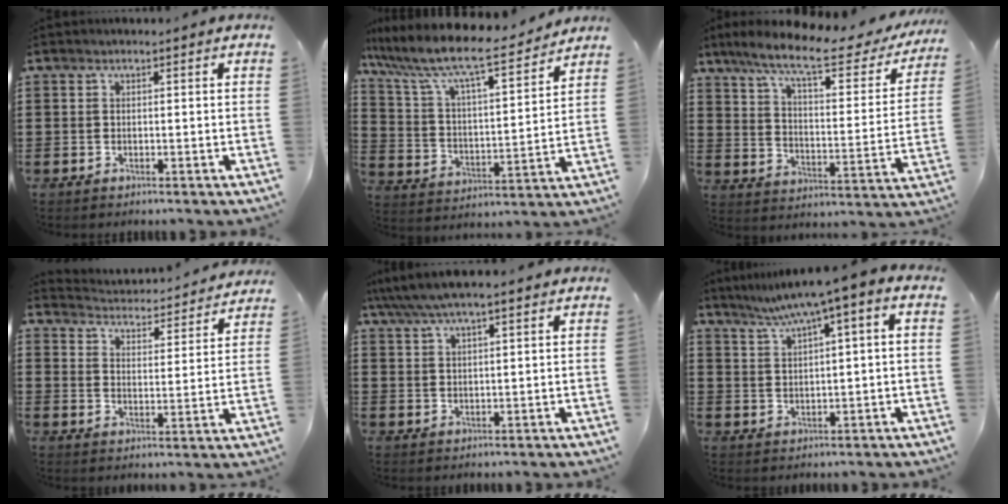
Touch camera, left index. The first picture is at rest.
{"total": 8.9, "force": [7.6, 0.9, 4.6], "torque": [-0.122, -0.053, 0.122]}
{"total": 10.1, "force": [7.7, 1.2, 6.4], "torque": [-0.145, -0.042, 0.125]}
{"total": 3.5, "force": [3.5, 0.0, -0.1], "torque": [-0.023, -0.034, 0.054]}
{"total": 4.3, "force": [3.5, 0.7, 2.5], "torque": [-0.057, -0.003, 0.062]}
{"total": 5.0, "force": [2.7, 0.0, 4.1], "torque": [-0.085, -0.009, 0.041]}